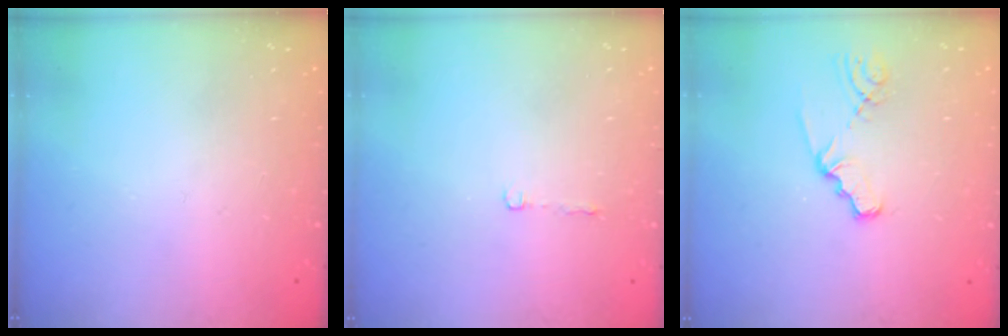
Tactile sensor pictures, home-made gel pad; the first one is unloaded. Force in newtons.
{"total": 2.2, "press": 2.2, "slide": 0.4}
{"total": 2.2, "press": 2.2, "slide": 0.4}